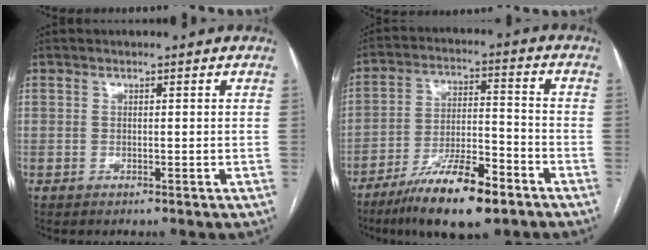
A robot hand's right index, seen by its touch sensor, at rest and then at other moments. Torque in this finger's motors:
{"motor_torque": [1.14, -1.00, 0.70, 0.17]}